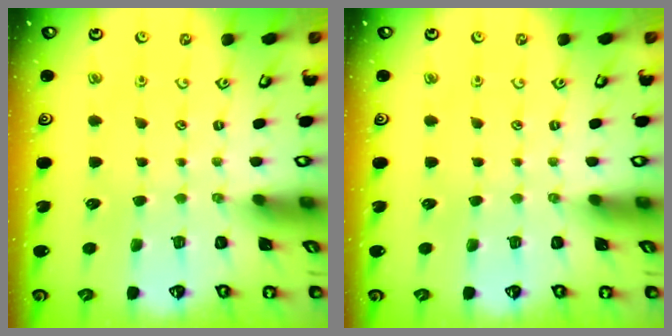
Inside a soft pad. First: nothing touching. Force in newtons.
{"total": 0.0}